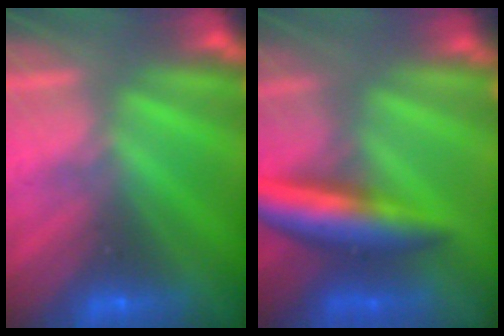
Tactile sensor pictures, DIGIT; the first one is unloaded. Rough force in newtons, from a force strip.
{"total": 7.7}